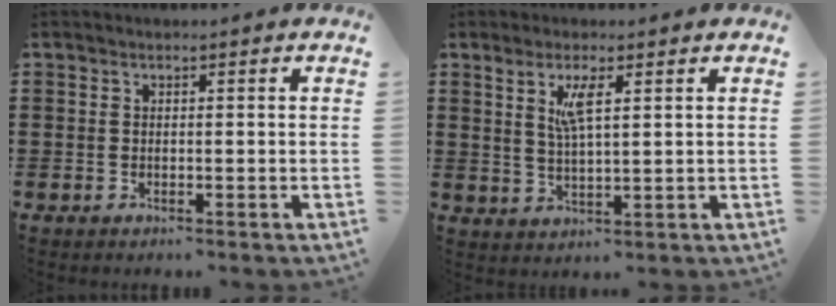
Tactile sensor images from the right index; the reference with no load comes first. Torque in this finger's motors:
{"motor_torque": [0.15, 0.19, 0.30, 0.13]}